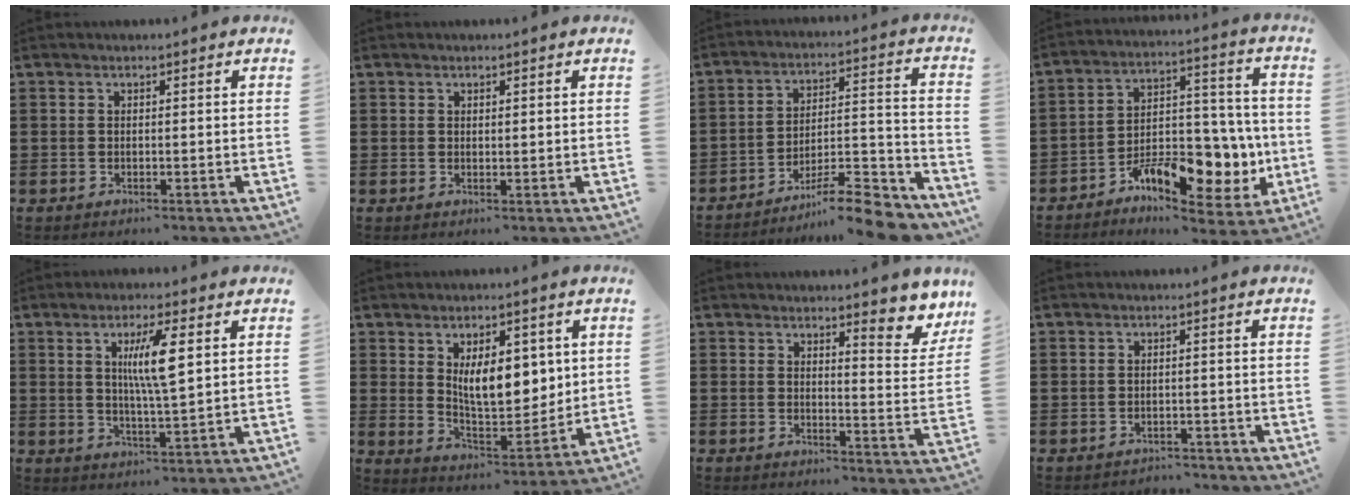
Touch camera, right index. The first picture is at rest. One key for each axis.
{"total": 0.6, "fx": 0.4, "fy": 0.3, "fz": 0.3, "tx": -0.007, "ty": 0.003, "tz": 0.007}
{"total": 11.0, "fx": -9.6, "fy": 1.3, "fz": 5.3, "tx": -0.065, "ty": 0.031, "tz": -0.182}
{"total": 11.1, "fx": -5.9, "fy": 6.2, "fz": 7.1, "tx": -0.100, "ty": 0.021, "tz": -0.100}
{"total": 7.1, "fx": 2.3, "fy": 1.1, "fz": 6.6, "tx": -0.126, "ty": 0.001, "tz": 0.032}
{"total": 9.8, "fx": 3.0, "fy": 4.8, "fz": 7.9, "tx": -0.123, "ty": -0.006, "tz": 0.048}
{"total": 4.8, "fx": 4.2, "fy": 0.6, "fz": 2.2, "tx": -0.036, "ty": -0.030, "tz": 0.068}
{"total": 1.6, "fx": -1.6, "fy": 0.4, "fz": -0.2, "tx": -0.002, "ty": 0.003, "tz": -0.037}